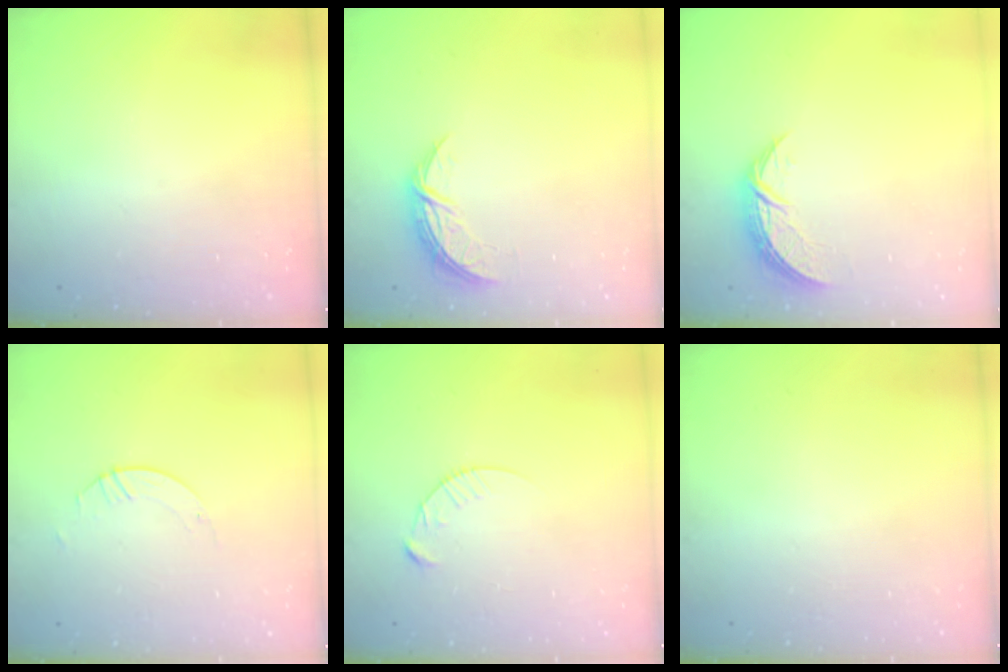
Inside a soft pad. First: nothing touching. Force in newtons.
{"total": 6.9, "press": 6.9, "slide": 0.5}
{"total": 7.3, "press": 7.3, "slide": 0.5}
{"total": 1.1, "press": 1.1, "slide": 0.1}
{"total": 4.3, "press": 4.3, "slide": 0.4}
{"total": 0.0}